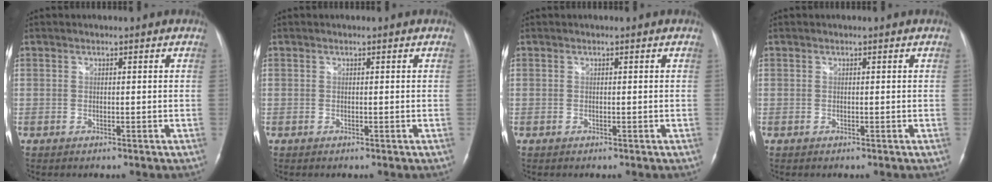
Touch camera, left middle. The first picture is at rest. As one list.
[{"total": 0.0}, {"total": 0.0}, {"total": 0.0}]